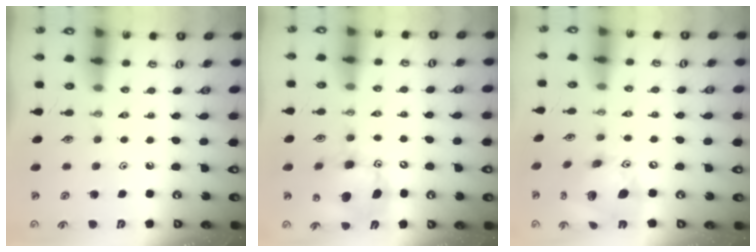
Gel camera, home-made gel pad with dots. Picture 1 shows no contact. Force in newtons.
{"total": 12.7, "press": 12.5, "slide": 2.4}
{"total": 17.6, "press": 17.3, "slide": 3.2}